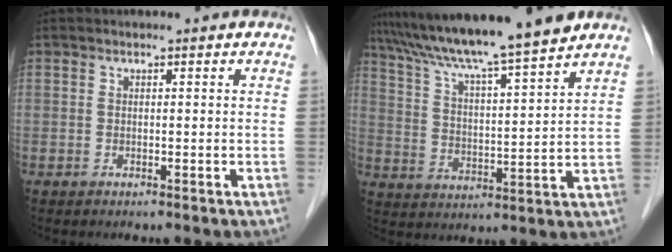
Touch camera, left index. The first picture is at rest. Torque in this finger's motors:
{"motor_torque": [0.69, -0.90, 1.06, 0.21]}